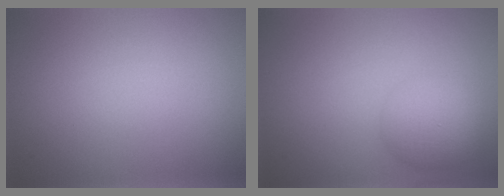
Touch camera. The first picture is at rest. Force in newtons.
{"total": 3.8, "press": 3.8, "slide": 0.1}